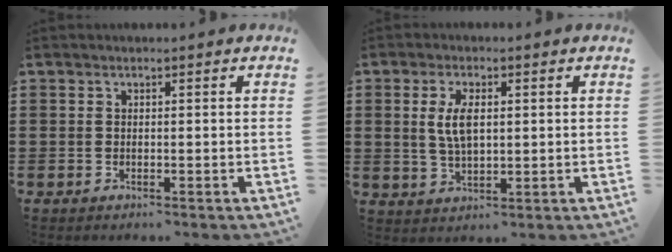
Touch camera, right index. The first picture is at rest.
{"total": 5.2, "force": [0.9, 2.3, 4.6], "torque": [-0.101, 0.007, 0.011]}